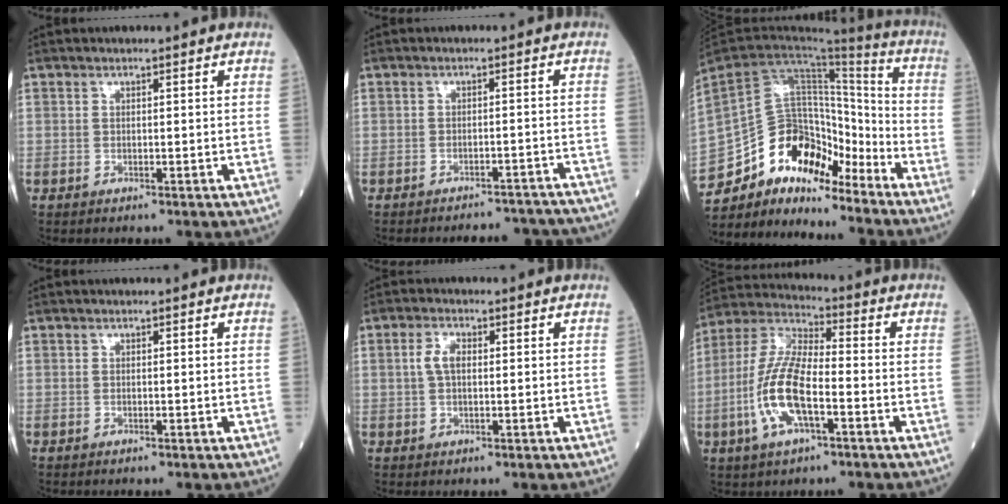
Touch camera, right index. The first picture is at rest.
{"total": 10.1, "force": [-9.9, 1.6, 1.5], "torque": [-0.004, 0.012, -0.103]}
{"total": 18.3, "force": [-15.4, 7.3, 6.6], "torque": [-0.130, 0.060, -0.264]}
{"total": 0.0}
{"total": 3.0, "force": [0.4, 1.4, 2.6], "torque": [-0.055, 0.010, 0.008]}
{"total": 12.6, "force": [-3.6, 3.8, 11.5], "torque": [-0.249, 0.002, -0.071]}